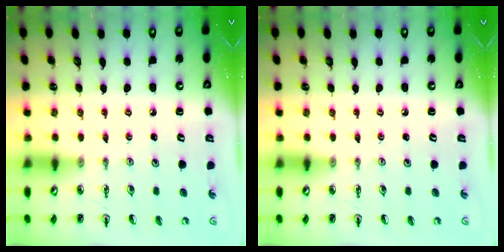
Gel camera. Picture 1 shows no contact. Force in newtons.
{"total": 0.0}